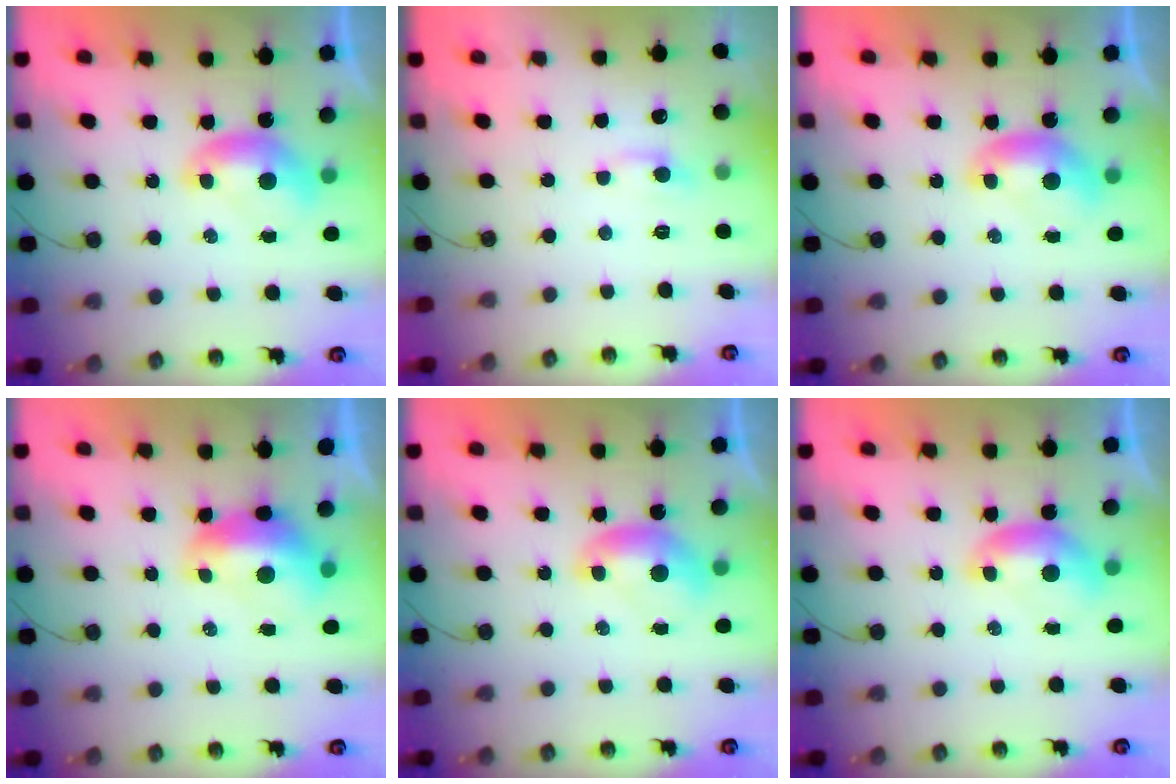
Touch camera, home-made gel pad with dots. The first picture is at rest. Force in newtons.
{"total": 1.2, "press": 0.9, "slide": 0.7}
{"total": 0.0}
{"total": 2.3, "press": 2.2, "slide": 0.6}
{"total": 0.0}
{"total": 0.0}